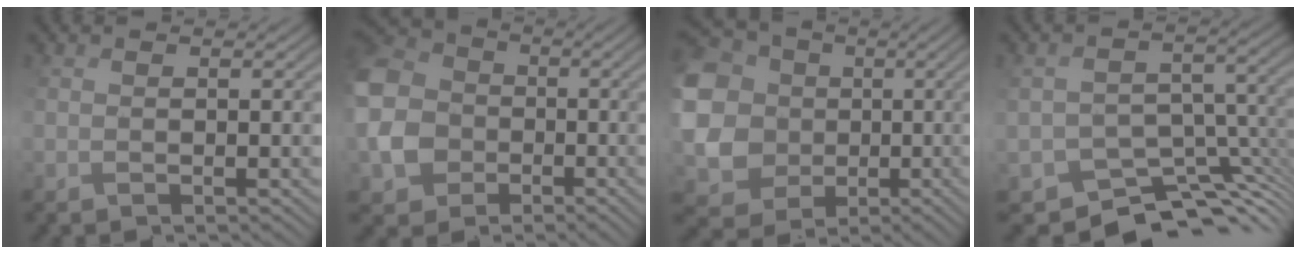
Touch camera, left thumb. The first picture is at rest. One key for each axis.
{"total": 10.1, "fx": -1.8, "fy": 8.8, "fz": 4.5, "tx": -0.161, "ty": -0.020, "tz": -0.037}
{"total": 18.2, "fx": 3.3, "fy": 16.7, "fz": 6.5, "tx": -0.263, "ty": 0.021, "tz": 0.043}
{"total": 7.3, "fx": -5.8, "fy": 3.9, "fz": 2.4, "tx": -0.028, "ty": 0.000, "tz": -0.078}